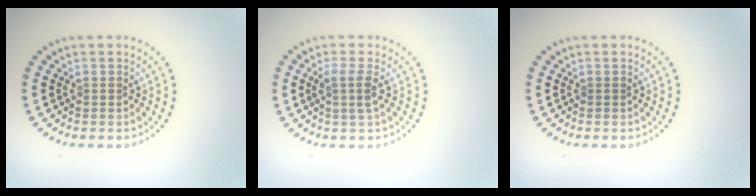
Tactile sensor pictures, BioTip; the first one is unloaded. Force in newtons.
{"total": 2.0, "press": 1.6, "slide": 1.2}
{"total": 0.0}